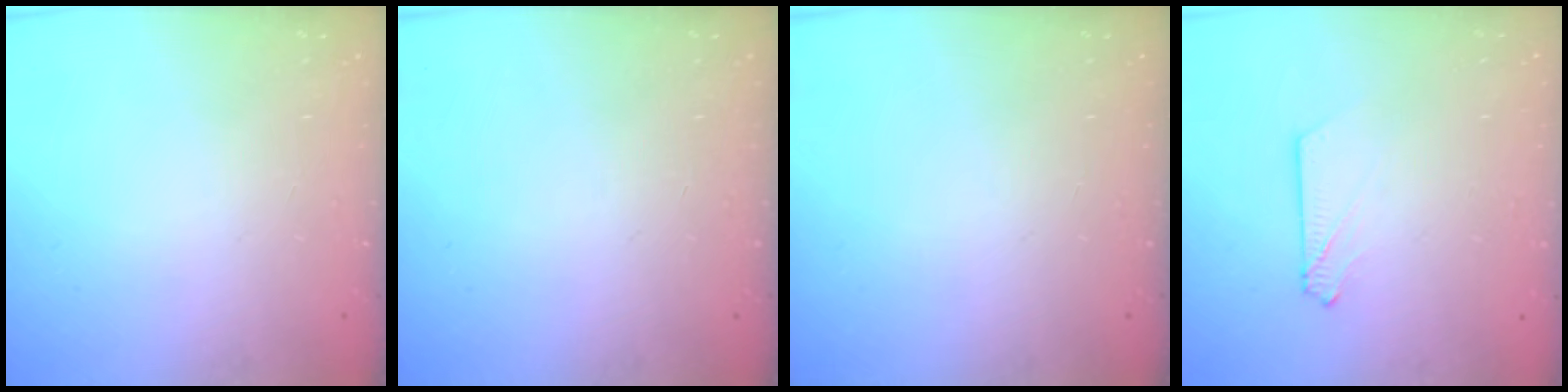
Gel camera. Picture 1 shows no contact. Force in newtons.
{"total": 0.0}
{"total": 0.0}
{"total": 3.0, "press": 3.0, "slide": 0.4}